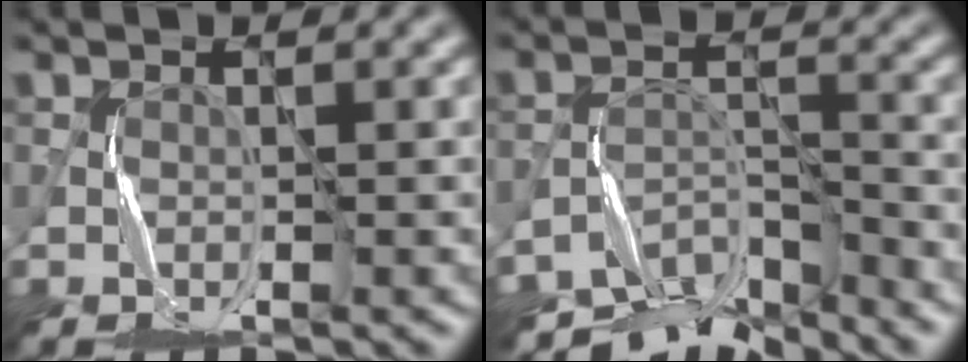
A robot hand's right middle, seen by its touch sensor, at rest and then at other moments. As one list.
[{"total": 7.9, "force": [-6.9, 2.5, 3.0], "torque": [-0.048, -0.012, -0.123]}]